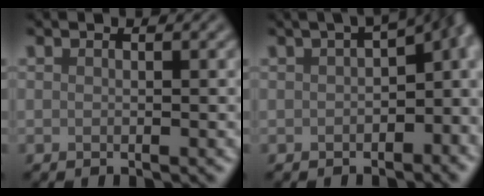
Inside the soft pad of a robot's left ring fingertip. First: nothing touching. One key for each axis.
{"total": 7.9, "fx": -0.4, "fy": 4.5, "fz": 6.4, "tx": -0.059, "ty": 0.005, "tz": -0.006}